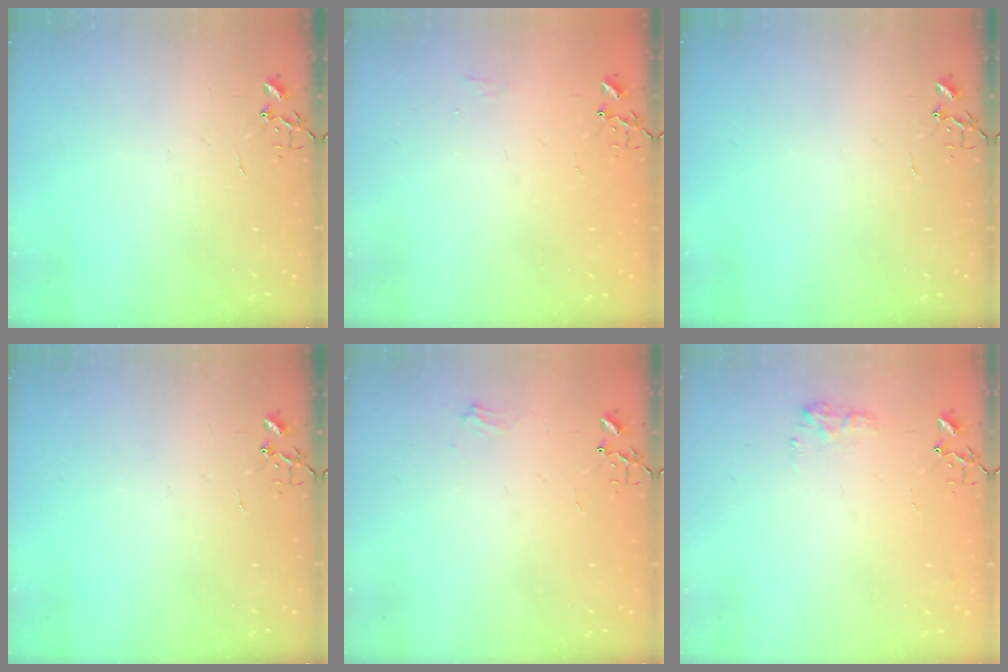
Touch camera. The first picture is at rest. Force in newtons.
{"total": 5.1, "press": 5.1, "slide": 0.7}
{"total": 0.0}
{"total": 0.0}
{"total": 6.1, "press": 6.1, "slide": 0.7}
{"total": 7.8, "press": 7.8, "slide": 0.1}